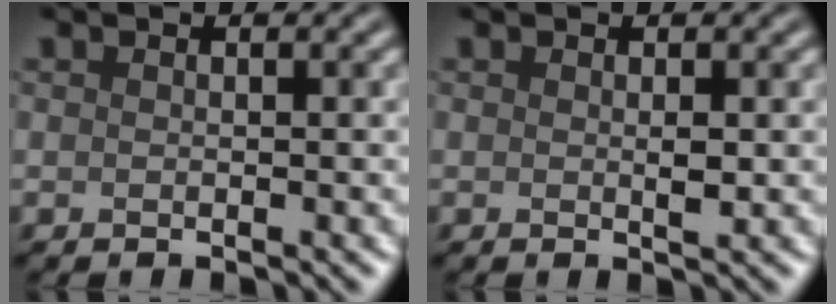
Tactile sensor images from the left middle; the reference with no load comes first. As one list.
[{"total": 0.9, "force": [0.1, 0.2, 0.9], "torque": [-0.016, -0.004, 0.000]}]